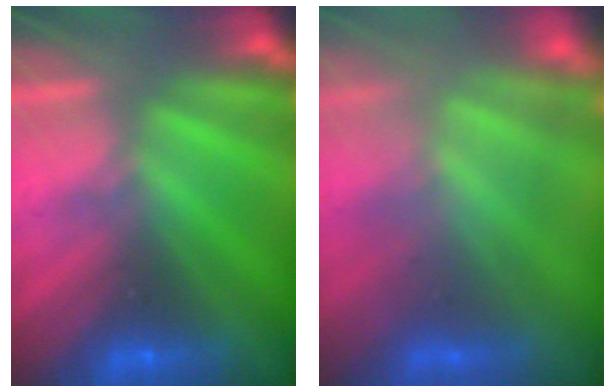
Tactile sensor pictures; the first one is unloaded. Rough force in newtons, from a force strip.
{"total": 4.1}